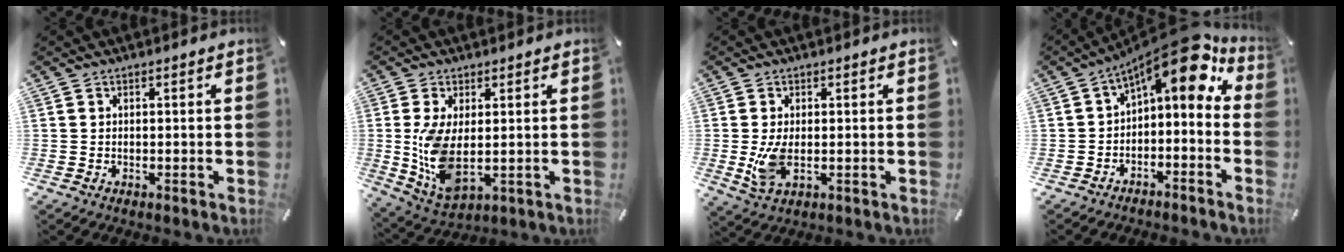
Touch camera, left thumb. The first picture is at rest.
{"total": 10.2, "force": [0.6, 5.2, 8.8], "torque": [-0.197, -0.020, 0.013]}
{"total": 6.2, "force": [-0.2, 3.4, 5.2], "torque": [-0.108, -0.010, -0.009]}
{"total": 11.7, "force": [6.5, 5.0, 8.3], "torque": [-0.117, -0.055, 0.109]}